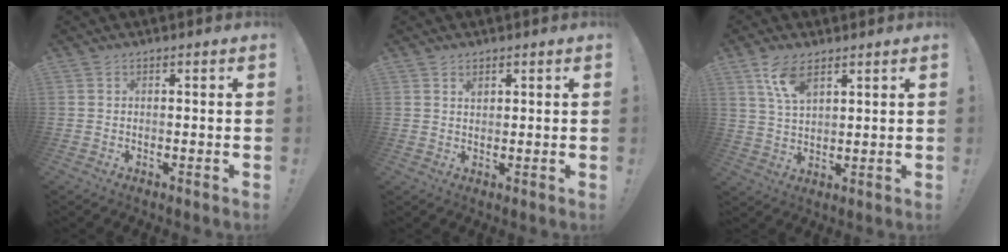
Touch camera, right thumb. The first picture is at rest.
{"total": 1.5, "force": [1.2, 0.8, 0.4], "torque": [0.007, -0.009, 0.021]}
{"total": 8.1, "force": [5.2, 3.6, 5.0], "torque": [-0.085, -0.022, 0.095]}